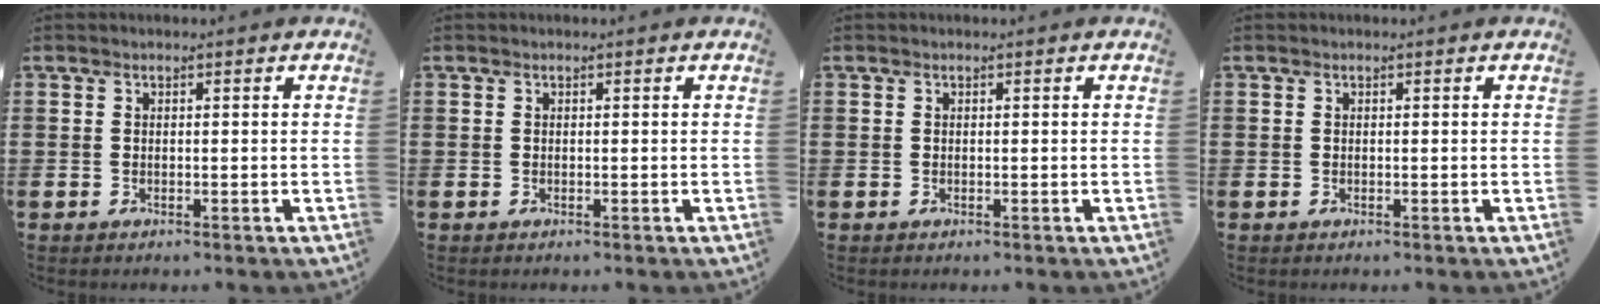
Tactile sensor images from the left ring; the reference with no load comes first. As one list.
[{"total": 0.0}, {"total": 0.0}, {"total": 0.0}]